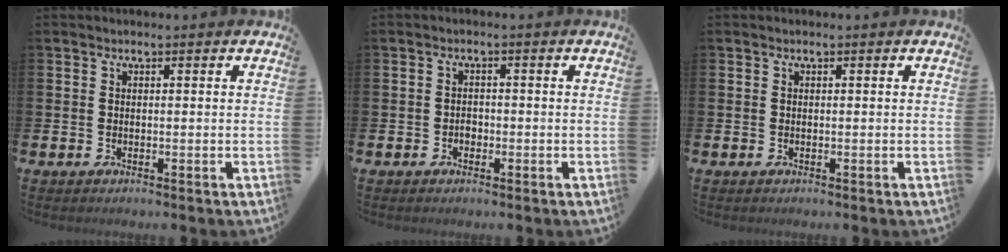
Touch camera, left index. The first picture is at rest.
{"total": 1.3, "force": [-0.6, 1.0, 0.5], "torque": [-0.009, 0.002, -0.013]}
{"total": 0.0}